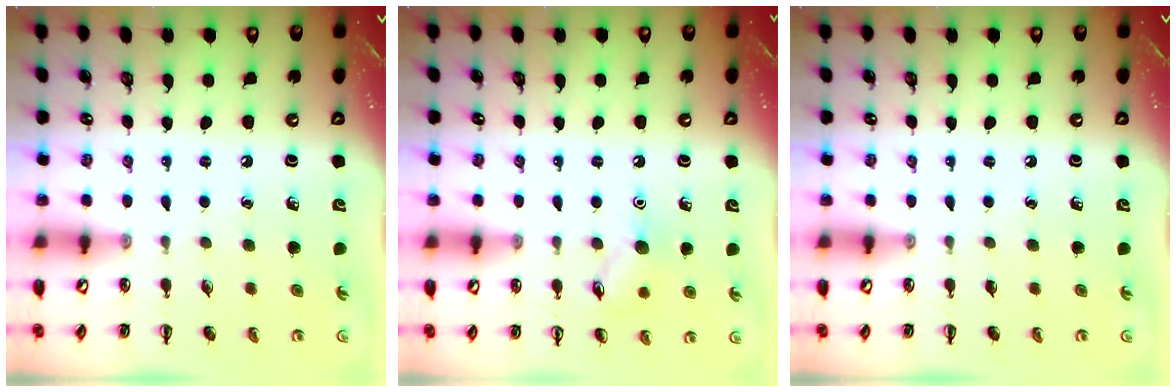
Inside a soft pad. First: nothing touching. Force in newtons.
{"total": 8.1, "press": 8.1, "slide": 0.5}
{"total": 0.0}